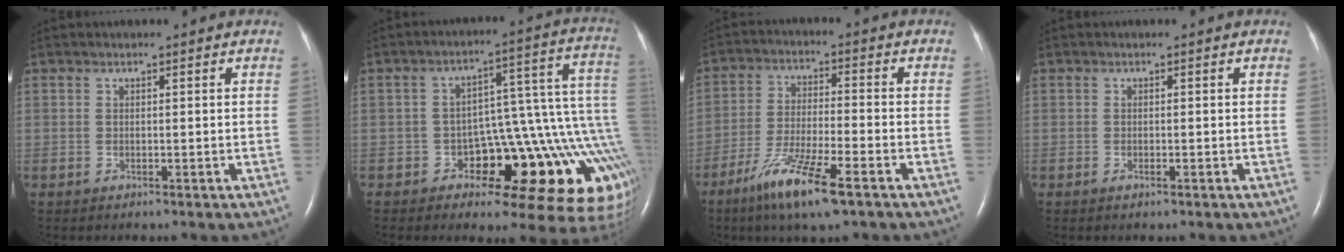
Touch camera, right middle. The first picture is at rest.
{"total": 14.9, "force": [-5.3, 5.7, 12.7], "torque": [-0.084, 0.075, -0.072]}
{"total": 10.7, "force": [-6.5, 1.0, 8.4], "torque": [-0.169, -0.027, -0.118]}
{"total": 0.6, "force": [-0.3, 0.1, 0.4], "torque": [-0.012, -0.002, -0.004]}